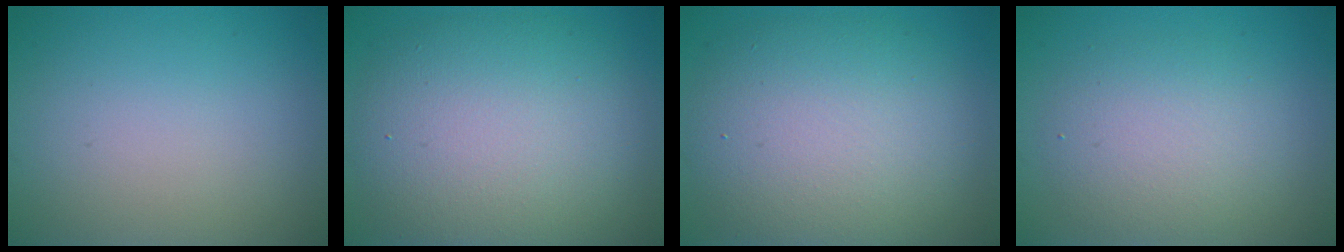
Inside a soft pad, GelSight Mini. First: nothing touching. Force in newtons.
{"total": 10.6, "press": 10.6, "slide": 0.3}
{"total": 9.3, "press": 9.3, "slide": 0.5}
{"total": 4.3, "press": 4.3, "slide": 0.4}